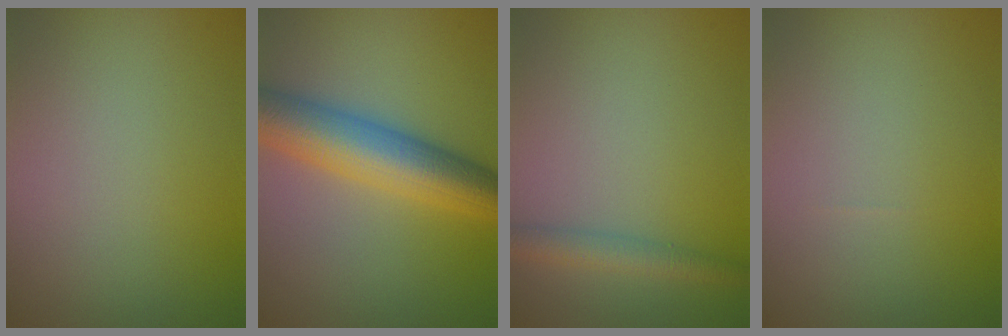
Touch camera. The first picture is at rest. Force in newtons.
{"total": 8.1, "press": 8.1, "slide": 0.1}
{"total": 2.4, "press": 2.4, "slide": 0.2}
{"total": 0.0}